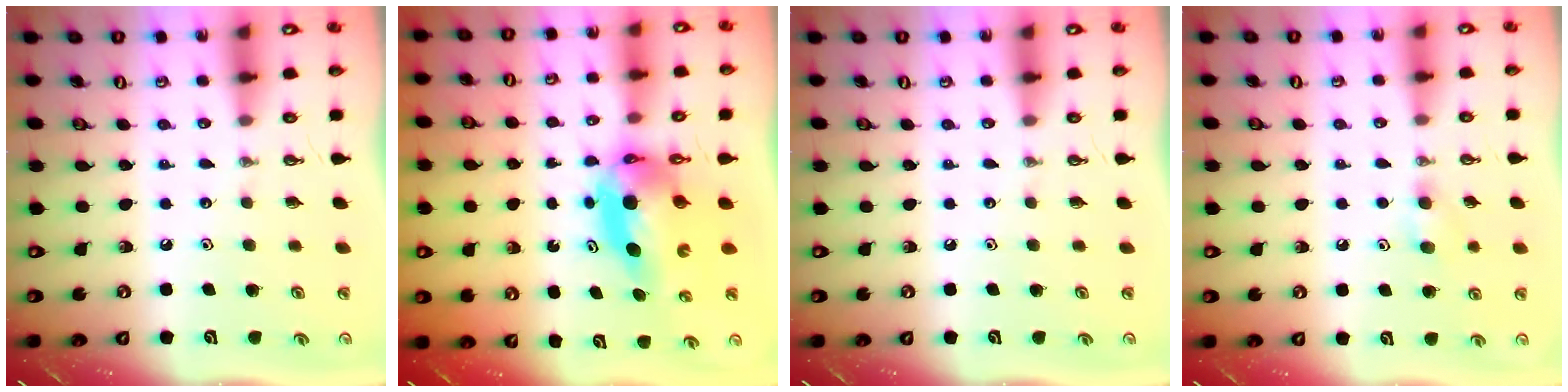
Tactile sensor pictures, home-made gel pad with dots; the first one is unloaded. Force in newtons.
{"total": 6.5, "press": 6.5, "slide": 0.9}
{"total": 0.0}
{"total": 5.2, "press": 5.0, "slide": 1.3}